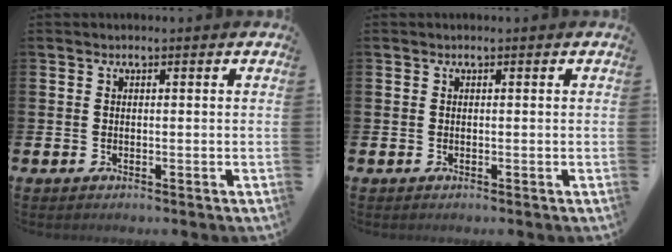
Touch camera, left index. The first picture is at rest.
{"total": 0.0}